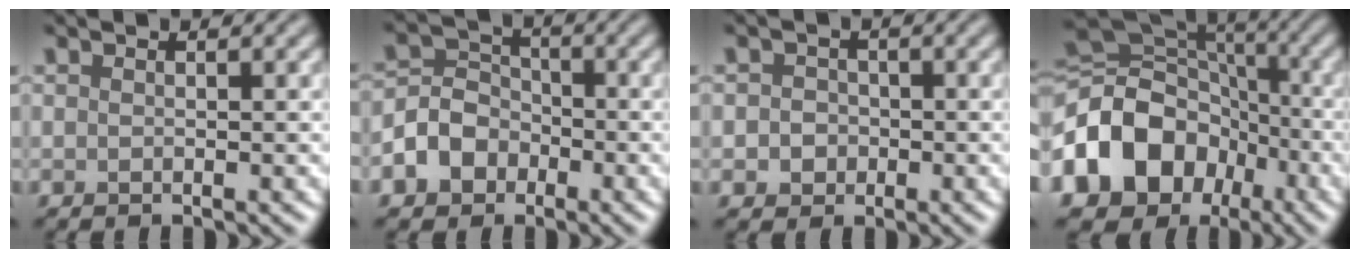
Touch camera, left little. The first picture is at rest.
{"total": 4.7, "force": [-2.1, 3.8, 1.6], "torque": [-0.015, 0.005, -0.055]}
{"total": 2.2, "force": [-0.3, 2.1, 0.8], "torque": [0.007, -0.001, -0.015]}
{"total": 15.3, "force": [-5.9, 12.2, 7.1], "torque": [-0.168, -0.005, -0.117]}